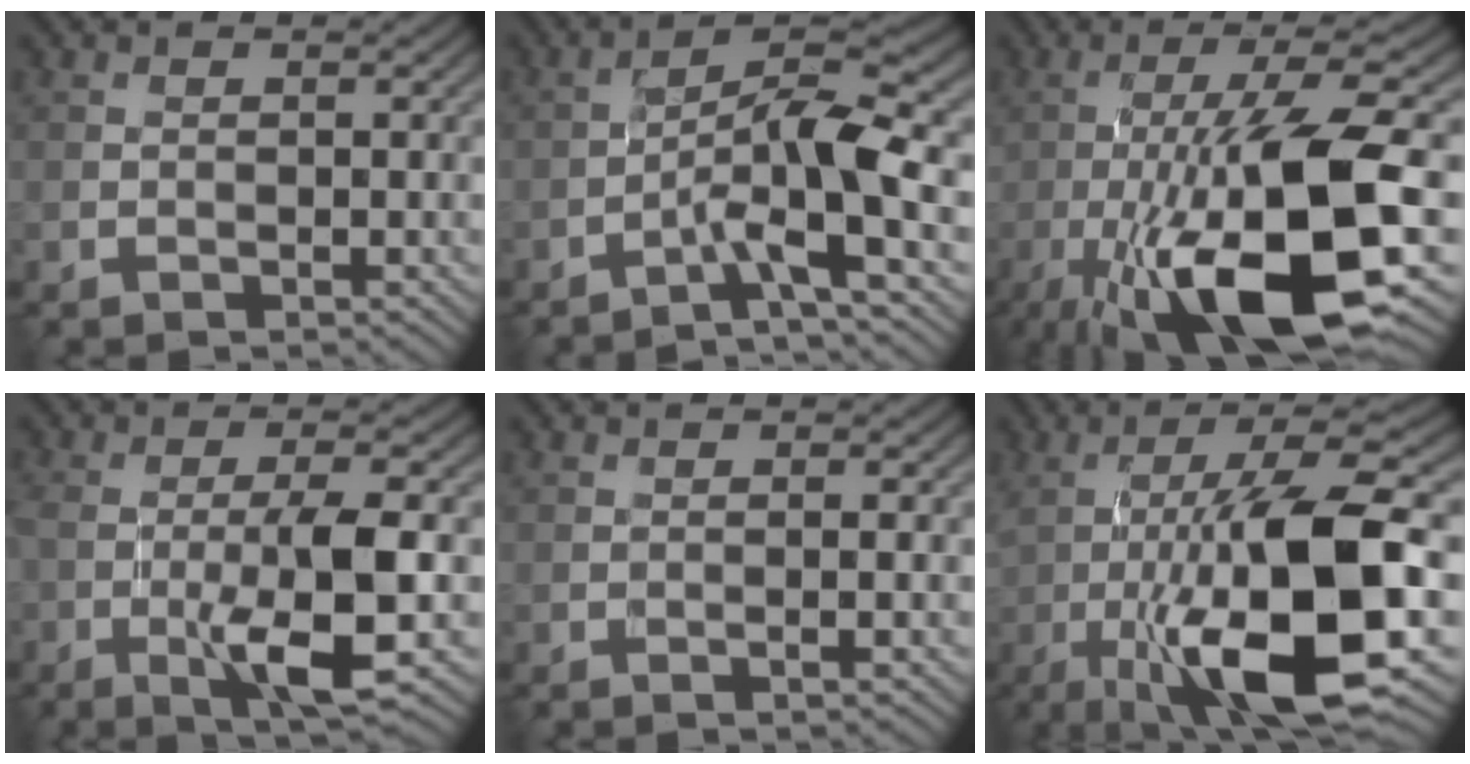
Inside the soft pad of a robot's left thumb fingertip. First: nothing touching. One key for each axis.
{"total": 9.1, "fx": -3.5, "fy": 1.8, "fz": 8.1, "tx": -0.130, "ty": 0.017, "tz": -0.075}
{"total": 16.9, "fx": -5.7, "fy": 4.1, "fz": 15.3, "tx": -0.252, "ty": 0.013, "tz": -0.101}
{"total": 8.7, "fx": -2.7, "fy": 1.8, "fz": 8.1, "tx": -0.137, "ty": 0.007, "tz": -0.051}
{"total": 0.8, "fx": -0.1, "fy": 0.0, "fz": 0.8, "tx": -0.013, "ty": 0.002, "tz": -0.004}
{"total": 16.7, "fx": -3.9, "fy": 4.3, "fz": 15.6, "tx": -0.262, "ty": 0.014, "tz": -0.067}